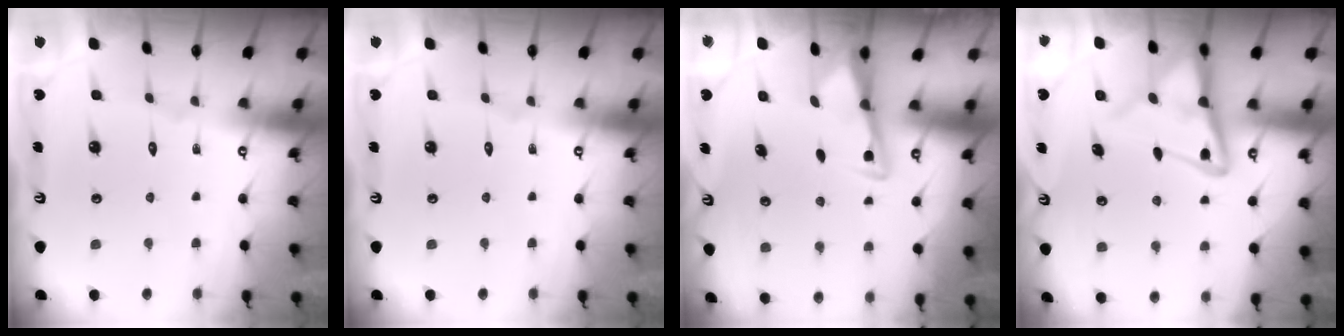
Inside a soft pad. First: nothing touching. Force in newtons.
{"total": 0.0}
{"total": 3.0, "press": 2.9, "slide": 0.4}
{"total": 11.4, "press": 11.3, "slide": 1.3}